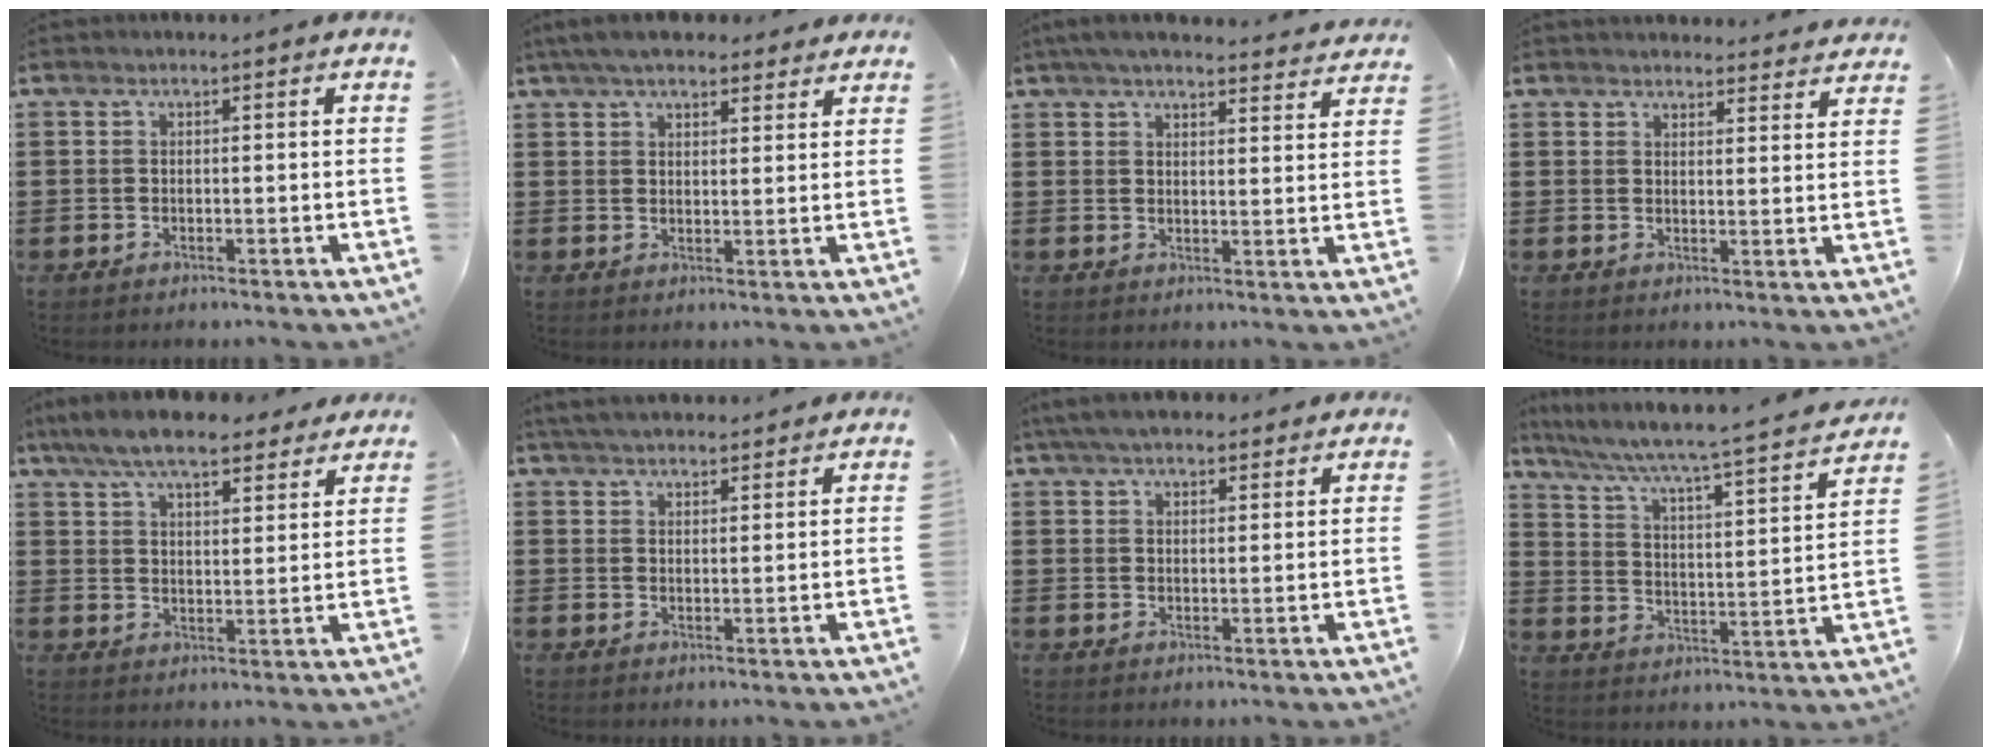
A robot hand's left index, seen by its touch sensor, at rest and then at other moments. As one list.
[{"total": 5.2, "force": [4.5, 1.4, 2.2], "torque": [-0.056, -0.003, 0.086]}, {"total": 4.5, "force": [4.2, 0.3, 1.6], "torque": [-0.045, -0.014, 0.077]}, {"total": 3.1, "force": [3.1, 0.3, 0.2], "torque": [-0.004, -0.014, 0.057]}, {"total": 8.3, "force": [7.4, 1.5, 3.4], "torque": [-0.092, -0.022, 0.137]}, {"total": 4.1, "force": [4.0, 0.5, 0.9], "torque": [-0.029, -0.006, 0.075]}, {"total": 5.0, "force": [4.4, 1.3, 2.0], "torque": [-0.051, -0.004, 0.084]}, {"total": 4.5, "force": [3.8, -0.4, 2.4], "torque": [-0.068, -0.046, 0.050]}]